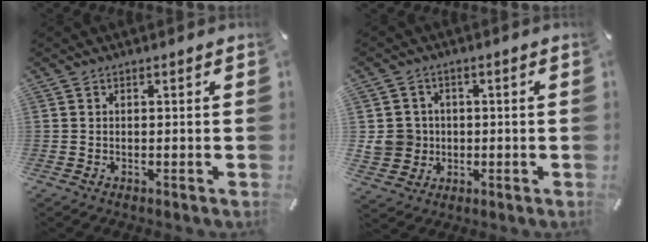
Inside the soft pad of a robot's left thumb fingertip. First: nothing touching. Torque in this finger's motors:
{"motor_torque": [0.02, 0.03, 0.01, -0.01, 0.06]}